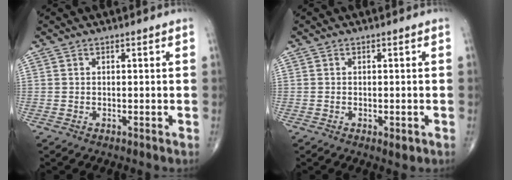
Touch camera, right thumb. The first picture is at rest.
{"total": 1.7, "force": [-0.6, 0.8, 1.3], "torque": [-0.019, -0.003, -0.005]}